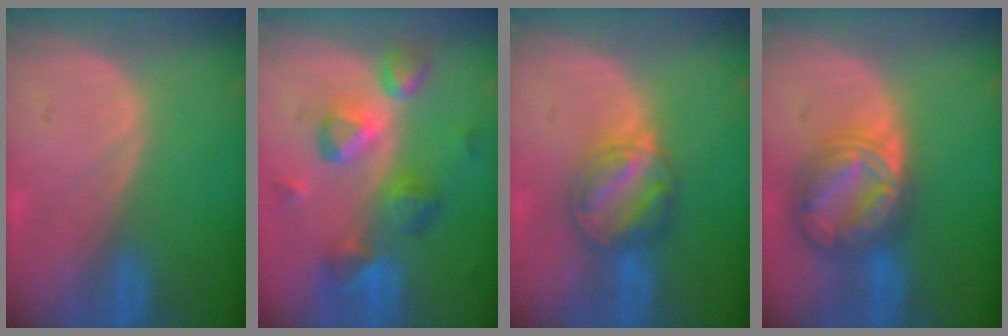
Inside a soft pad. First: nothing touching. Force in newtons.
{"total": 9.4, "press": 8.1, "slide": 4.7}
{"total": 6.4, "press": 6.2, "slide": 1.7}
{"total": 8.6, "press": 8.5, "slide": 0.6}